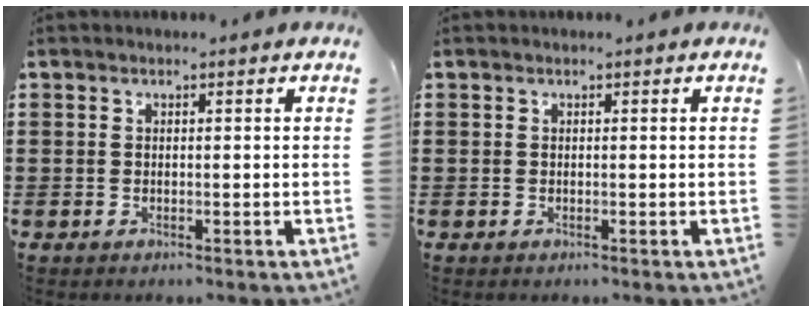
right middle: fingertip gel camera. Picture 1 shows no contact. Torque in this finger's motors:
{"motor_torque": [0.00, 0.00, 0.13, -0.01]}